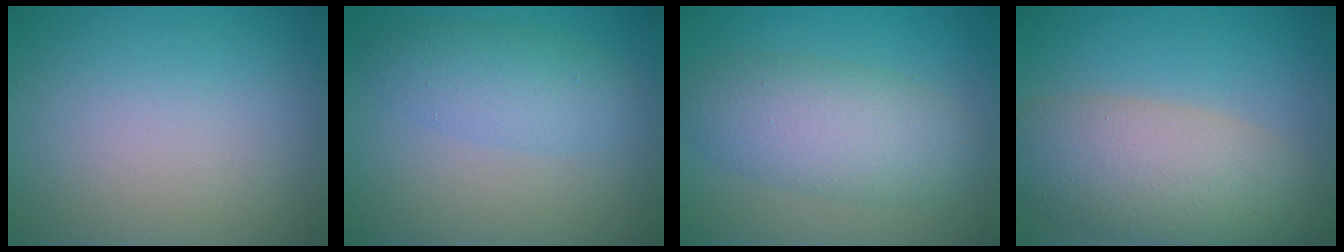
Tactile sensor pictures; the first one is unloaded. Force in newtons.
{"total": 3.4, "press": 3.4, "slide": 0.1}
{"total": 5.9, "press": 5.9, "slide": 0.2}
{"total": 7.4, "press": 7.4, "slide": 0.7}